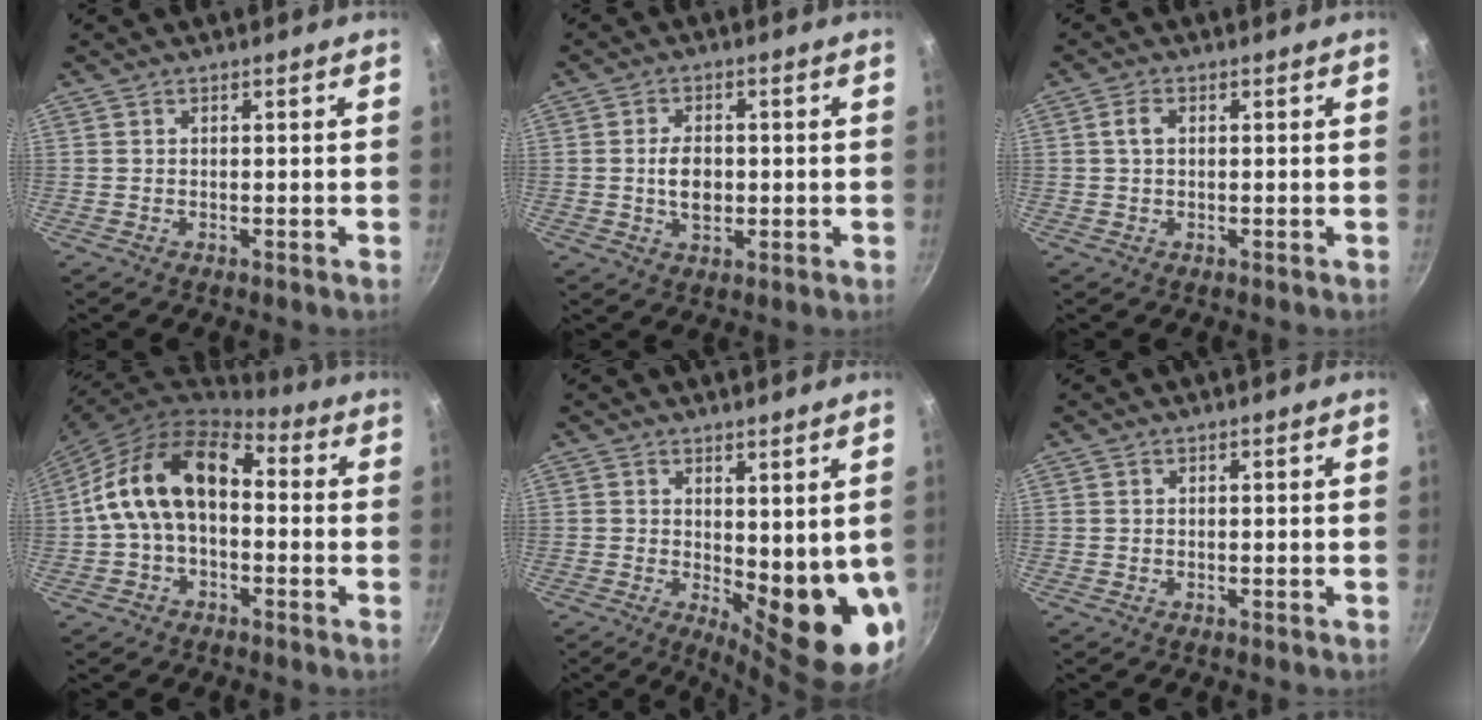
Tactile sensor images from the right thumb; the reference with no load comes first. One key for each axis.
{"total": 5.9, "fx": -0.2, "fy": 3.8, "fz": 4.5, "tx": -0.063, "ty": 0.003, "tz": -0.005}
{"total": 2.2, "fx": 0.3, "fy": 1.4, "fz": 1.6, "tx": -0.031, "ty": 0.005, "tz": 0.005}
{"total": 14.8, "fx": 0.2, "fy": 9.5, "fz": 11.3, "tx": -0.178, "ty": 0.043, "tz": -0.014}
{"total": 12.7, "fx": 0.6, "fy": 4.8, "fz": 11.7, "tx": -0.125, "ty": -0.032, "tz": 0.021}
{"total": 0.0}